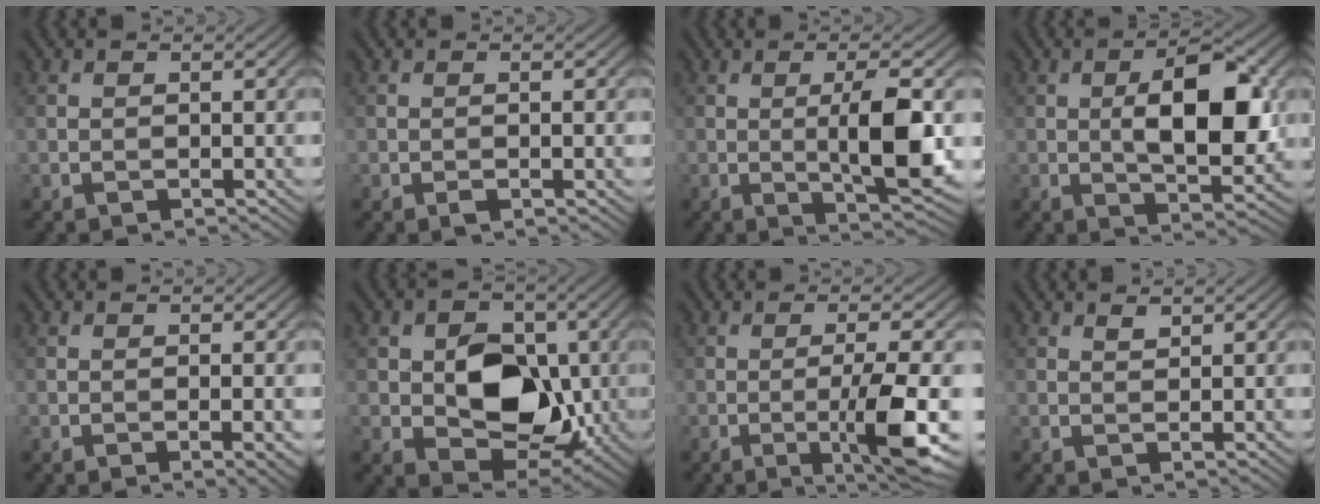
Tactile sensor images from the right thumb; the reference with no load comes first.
{"total": 1.0, "force": [-0.4, 0.3, 0.9], "torque": [-0.016, -0.001, -0.005]}
{"total": 7.7, "force": [-0.1, 1.4, 7.6], "torque": [-0.127, 0.003, 0.001]}
{"total": 10.0, "force": [0.7, 4.2, 9.0], "torque": [-0.138, 0.003, 0.013]}
{"total": 1.8, "force": [-0.4, 0.2, 1.8], "torque": [-0.028, -0.001, -0.007]}
{"total": 9.8, "force": [-0.1, 7.2, 6.7], "torque": [-0.113, -0.010, -0.004]}
{"total": 8.1, "force": [-2.0, 1.0, 7.8], "torque": [-0.126, 0.006, -0.034]}
{"total": 1.0, "force": [0.9, 0.3, 0.5], "torque": [-0.013, -0.003, 0.018]}